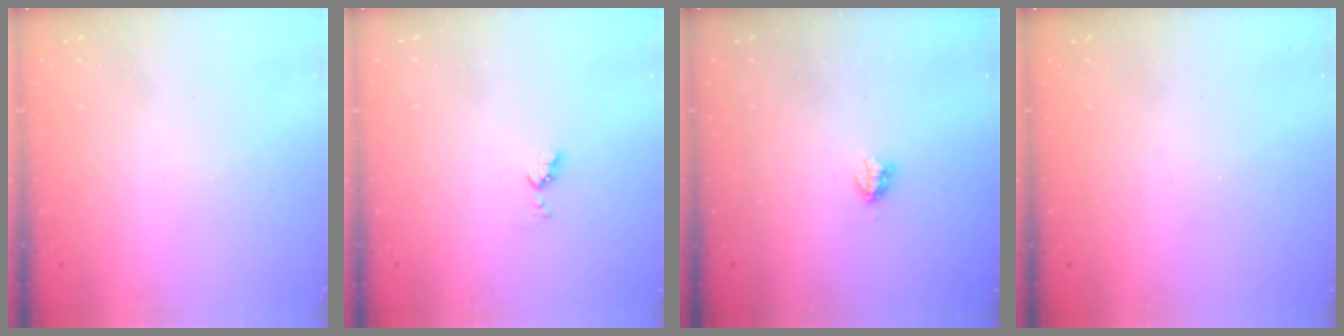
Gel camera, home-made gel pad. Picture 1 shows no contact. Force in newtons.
{"total": 3.9, "press": 3.9, "slide": 0.5}
{"total": 2.9, "press": 2.9, "slide": 0.5}
{"total": 0.0}